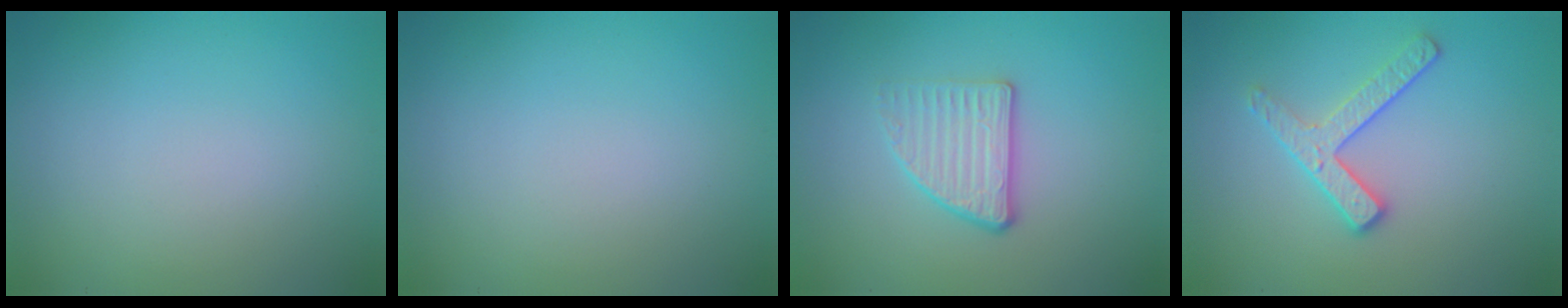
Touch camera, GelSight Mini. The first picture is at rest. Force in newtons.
{"total": 0.0}
{"total": 2.9, "press": 2.5, "slide": 1.4}
{"total": 2.8, "press": 2.5, "slide": 1.3}